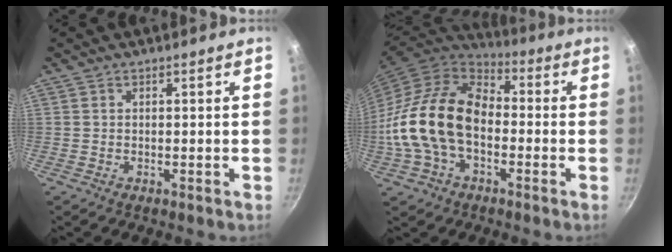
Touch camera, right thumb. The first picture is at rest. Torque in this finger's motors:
{"motor_torque": [-0.27, 1.82, 2.41, -0.36, 0.74]}